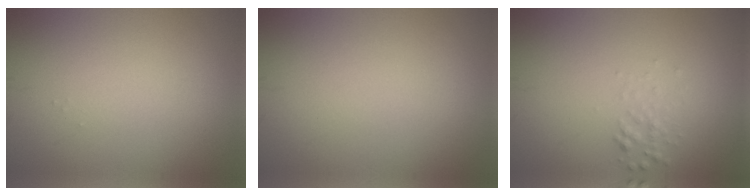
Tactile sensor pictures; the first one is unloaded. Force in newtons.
{"total": 0.0}
{"total": 1.1, "press": 1.1, "slide": 0.0}